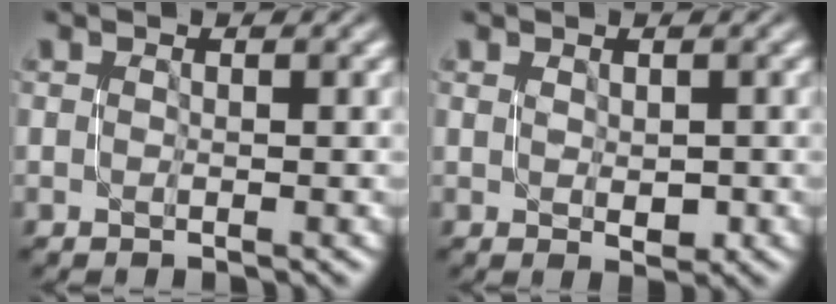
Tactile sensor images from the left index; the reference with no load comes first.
{"total": 0.7, "force": [0.3, 0.2, 0.6], "torque": [-0.009, -0.001, 0.009]}